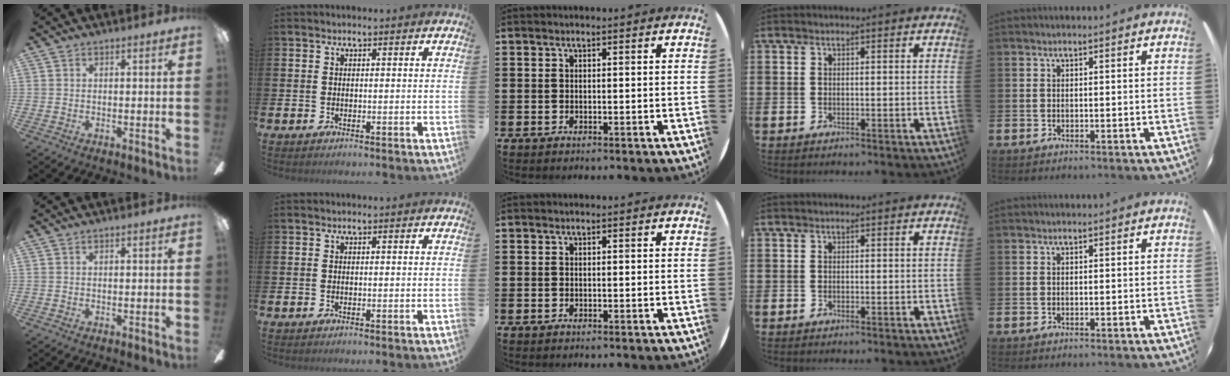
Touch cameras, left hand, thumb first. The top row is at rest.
{}